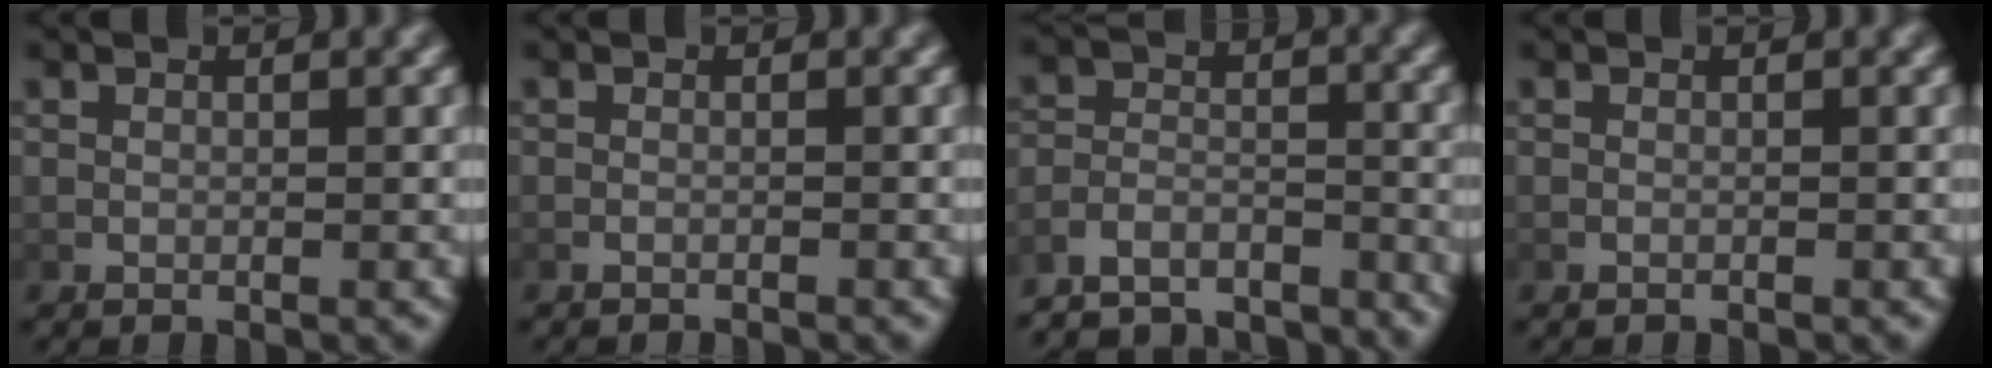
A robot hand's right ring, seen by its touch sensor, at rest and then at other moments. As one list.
[{"total": 1.3, "force": [-1.3, 0.1, 0.1], "torque": [-0.004, 0.000, -0.021]}, {"total": 8.7, "force": [-8.2, 2.6, 1.4], "torque": [-0.011, -0.023, -0.133]}, {"total": 0.5, "force": [-0.5, 0.0, 0.1], "torque": [0.000, 0.003, -0.010]}]